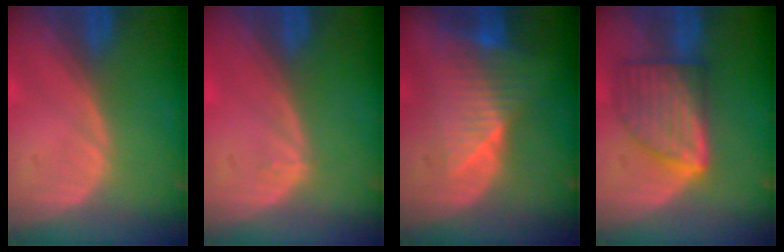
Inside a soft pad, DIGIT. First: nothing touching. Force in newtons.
{"total": 0.6, "press": 0.4, "slide": 0.5}
{"total": 7.9, "press": 6.9, "slide": 3.8}
{"total": 7.9, "press": 7.9, "slide": 0.3}